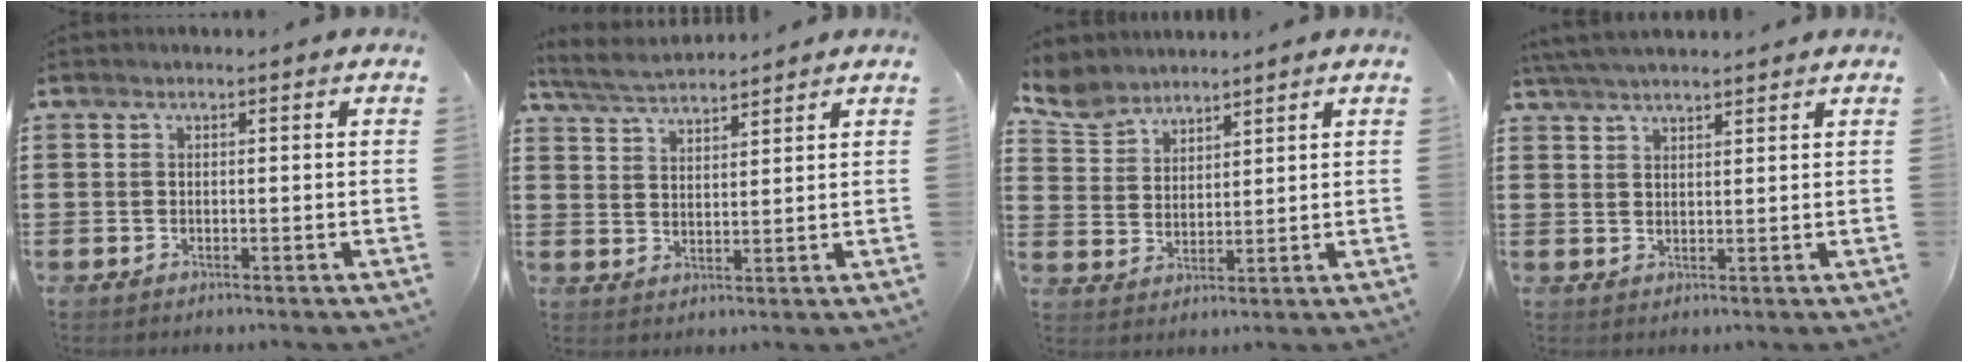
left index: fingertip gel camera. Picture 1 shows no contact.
{"total": 4.4, "force": [4.2, 0.5, 1.1], "torque": [-0.038, -0.013, 0.077]}
{"total": 5.1, "force": [4.7, 1.9, 0.6], "torque": [-0.035, -0.013, 0.089]}
{"total": 3.8, "force": [3.6, 0.3, 1.4], "torque": [-0.037, -0.002, 0.068]}